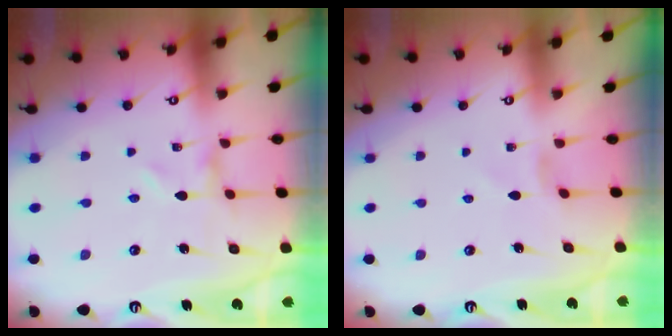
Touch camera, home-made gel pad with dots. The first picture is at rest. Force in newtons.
{"total": 1.2, "press": 1.2, "slide": 0.3}